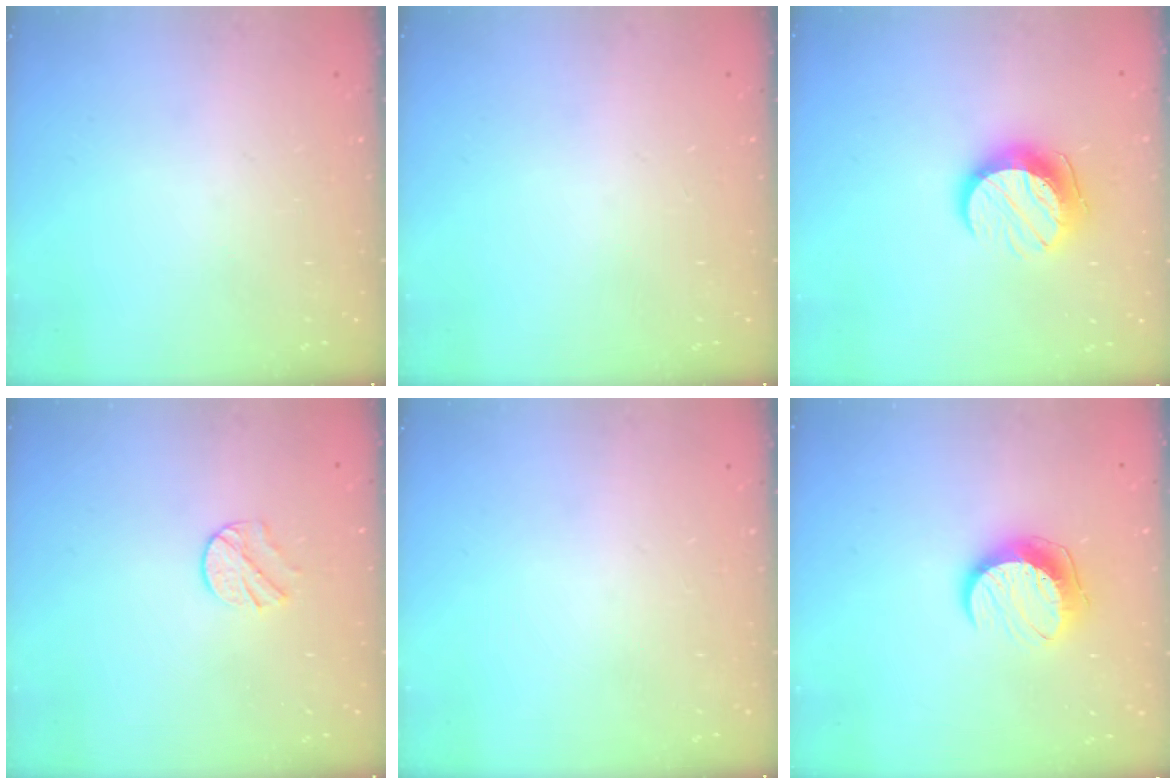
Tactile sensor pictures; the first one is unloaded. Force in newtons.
{"total": 0.0}
{"total": 11.5, "press": 11.4, "slide": 0.6}
{"total": 6.4, "press": 6.3, "slide": 0.6}
{"total": 0.0}
{"total": 10.5, "press": 10.5, "slide": 0.4}